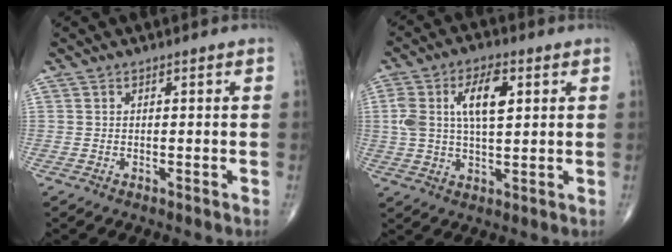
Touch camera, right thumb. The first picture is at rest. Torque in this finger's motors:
{"motor_torque": [-0.08, 0.25, 0.99, 0.06, 0.32]}